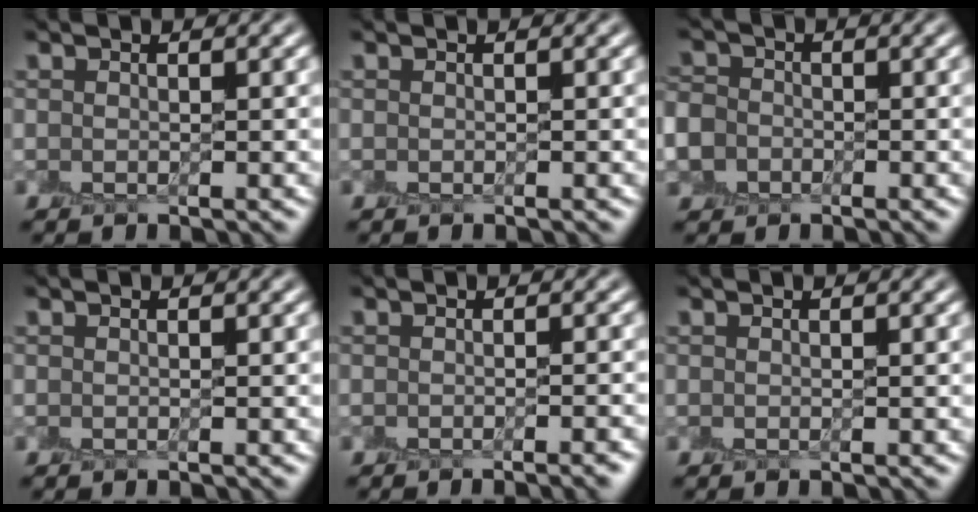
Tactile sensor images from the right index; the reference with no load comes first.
{"total": 0.0}
{"total": 6.5, "force": [-2.3, 5.7, 2.2], "torque": [-0.058, -0.001, -0.075]}
{"total": 0.0}
{"total": 2.4, "force": [-1.7, 0.4, 1.7], "torque": [-0.017, 0.002, -0.020]}
{"total": 0.0}